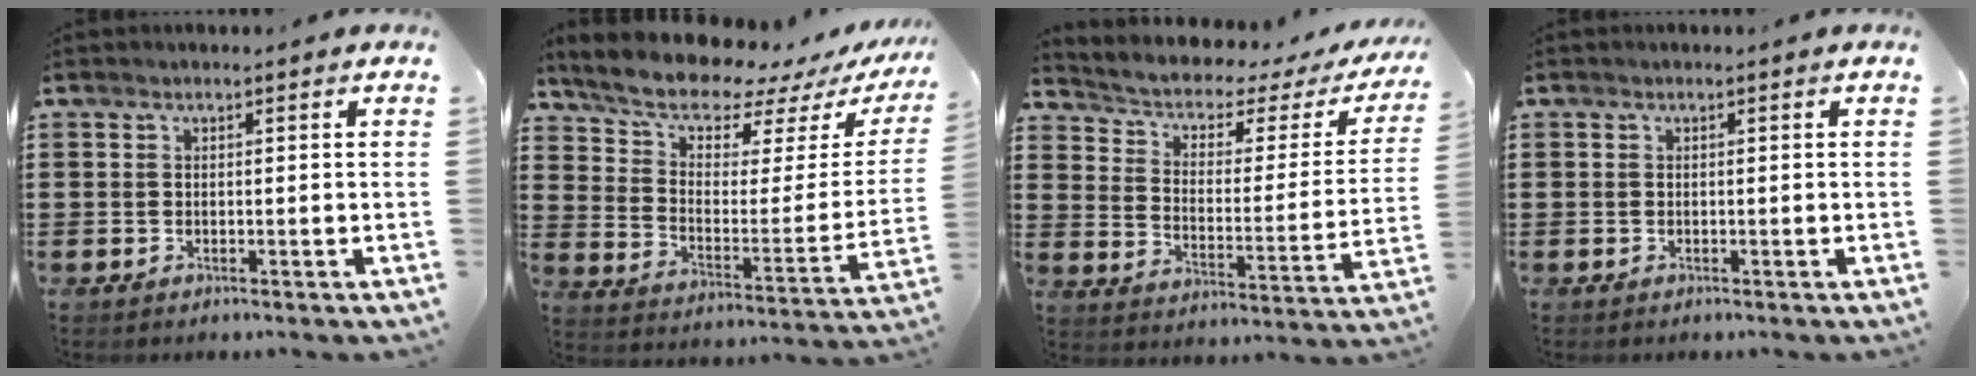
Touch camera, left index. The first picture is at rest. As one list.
[{"total": 9.6, "force": [8.6, 2.5, 3.4], "torque": [-0.098, -0.064, 0.147]}, {"total": 3.0, "force": [1.9, 1.5, 1.8], "torque": [-0.052, -0.022, 0.021]}, {"total": 0.0}]